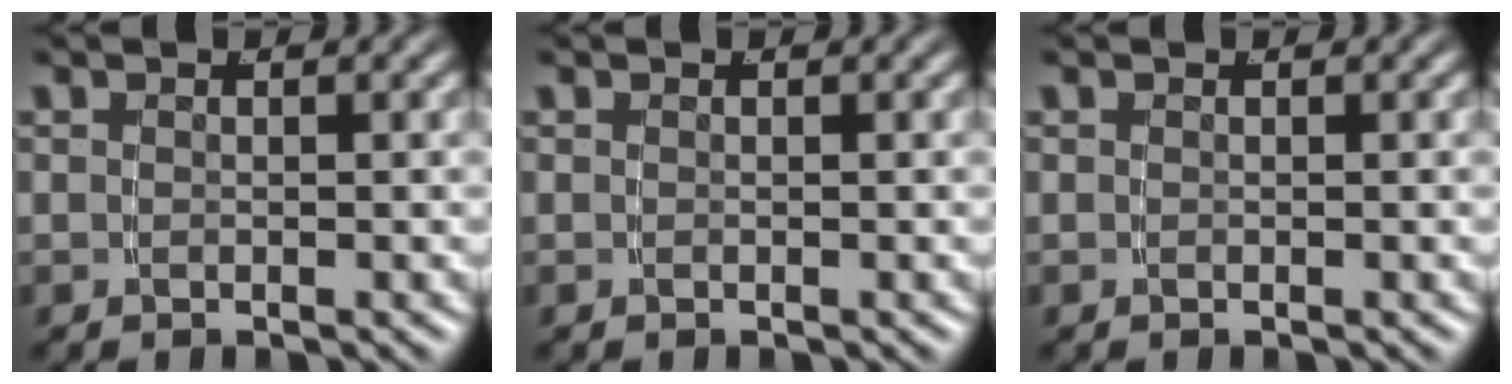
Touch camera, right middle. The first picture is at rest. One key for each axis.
{"total": 0.0}
{"total": 0.0}